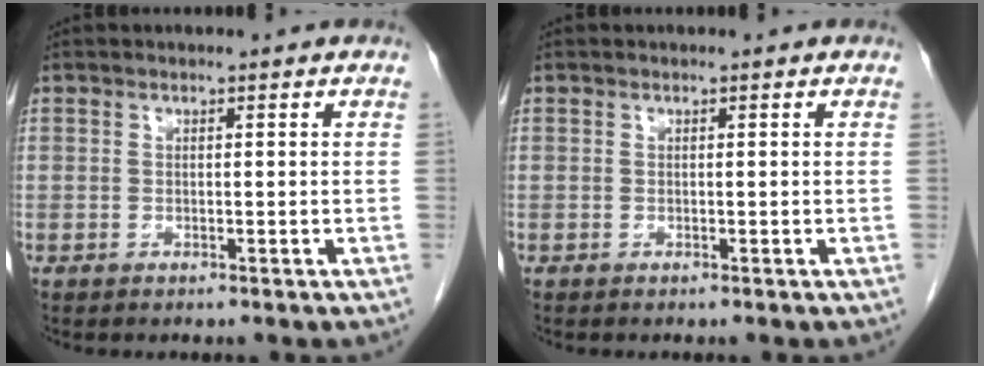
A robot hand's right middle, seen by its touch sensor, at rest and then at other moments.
{"total": 0.0}